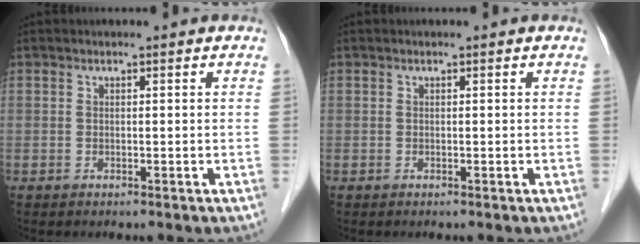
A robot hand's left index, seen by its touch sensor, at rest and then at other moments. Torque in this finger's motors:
{"motor_torque": [0.02, 0.00, -0.01, -0.01]}